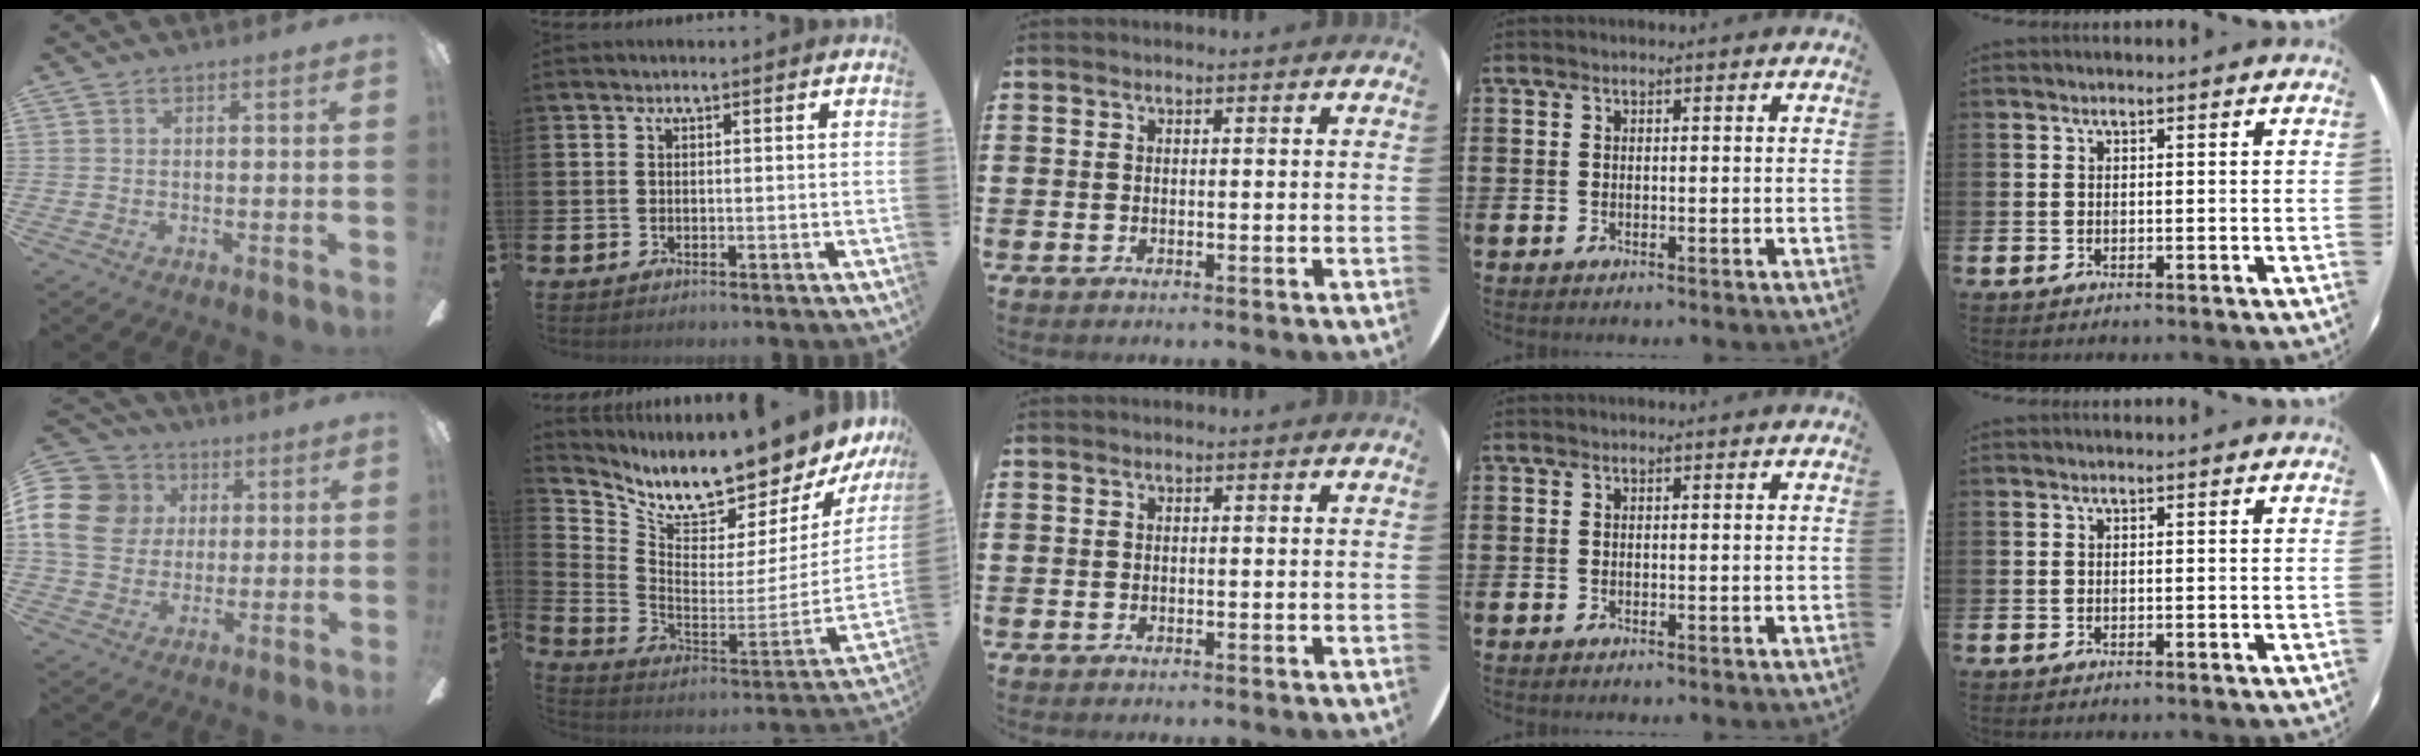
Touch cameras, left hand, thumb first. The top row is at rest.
{"thumb": {"total": 16.2, "force": [3.6, 13.9, 7.6], "torque": [-0.157, -0.002, 0.068]}, "index": {"total": 9.7, "force": [8.9, 1.8, 3.2], "torque": [-0.091, -0.086, 0.146]}}